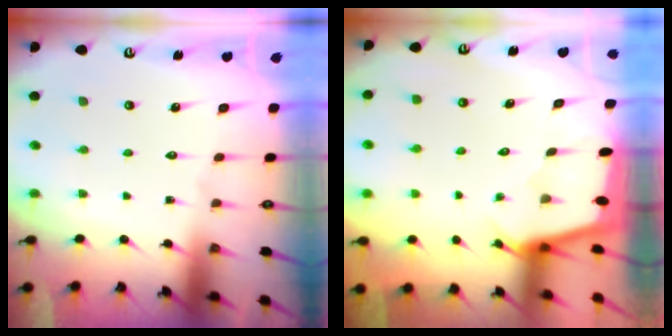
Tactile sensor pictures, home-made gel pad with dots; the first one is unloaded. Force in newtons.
{"total": 1.8, "press": 1.8, "slide": 0.2}